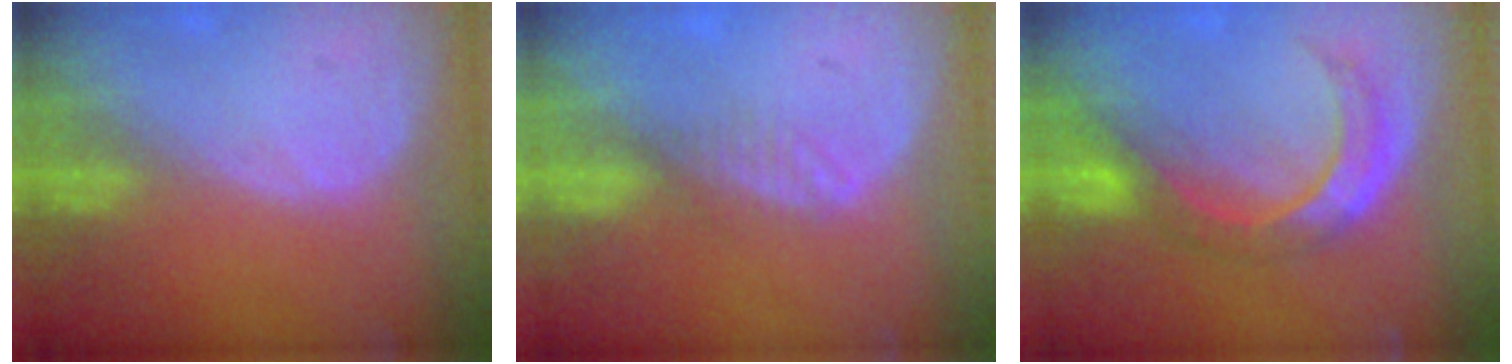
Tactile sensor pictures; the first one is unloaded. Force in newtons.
{"total": 2.0, "press": 1.8, "slide": 0.8}
{"total": 7.4, "press": 7.0, "slide": 2.4}